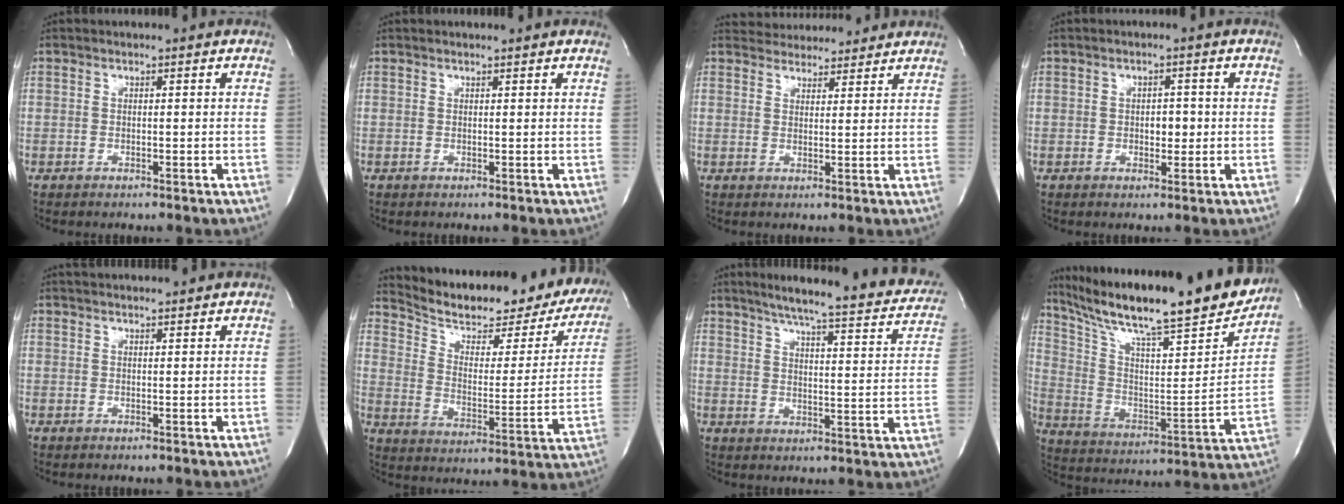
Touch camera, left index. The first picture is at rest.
{"total": 1.3, "force": [1.3, -0.1, 0.4], "torque": [-0.014, 0.003, 0.015]}
{"total": 8.1, "force": [7.6, 2.3, 1.2], "torque": [-0.013, 0.014, 0.100]}
{"total": 2.3, "force": [-0.3, 1.3, 1.9], "torque": [-0.028, -0.005, -0.002]}
{"total": 5.6, "force": [5.3, 0.4, 1.7], "torque": [-0.027, 0.024, 0.068]}
{"total": 25.6, "force": [22.6, 6.6, 10.0], "torque": [-0.154, -0.050, 0.292]}
{"total": 24.0, "force": [20.4, 3.0, 12.3], "torque": [-0.173, -0.034, 0.242]}
{"total": 27.1, "force": [22.8, 2.5, 14.6], "torque": [-0.262, -0.043, 0.343]}